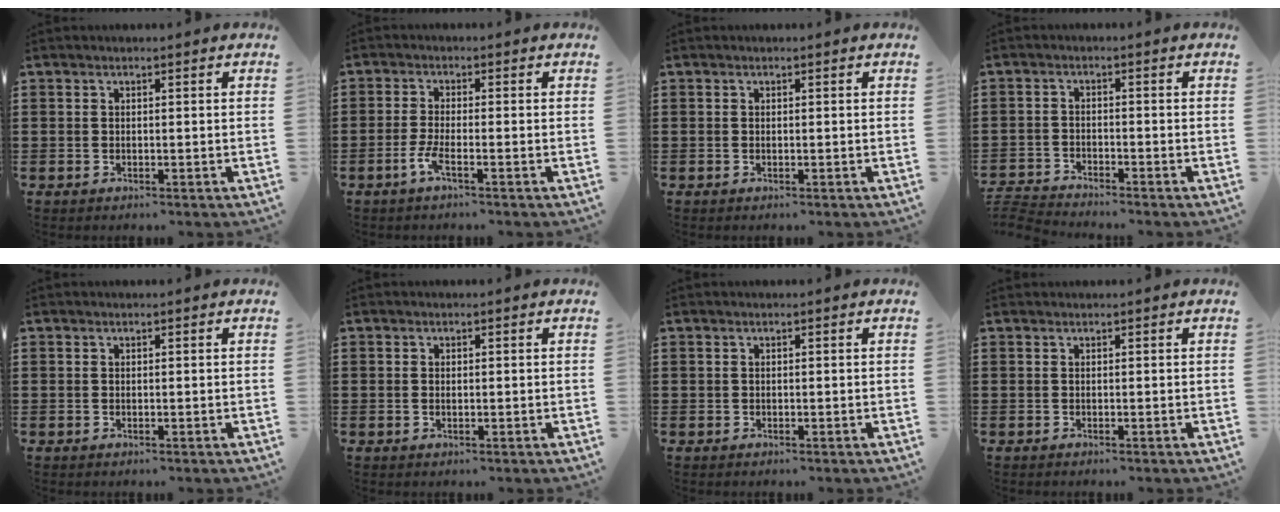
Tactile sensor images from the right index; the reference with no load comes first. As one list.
[{"total": 3.2, "force": [-1.7, 0.4, 2.7], "torque": [-0.074, -0.011, -0.040]}, {"total": 0.0}, {"total": 3.1, "force": [-3.1, 0.1, 0.0], "torque": [-0.012, -0.004, -0.068]}, {"total": 0.0}, {"total": 0.6, "force": [-0.1, 0.3, 0.5], "torque": [-0.011, 0.000, -0.001]}, {"total": 0.0}, {"total": 0.0}]